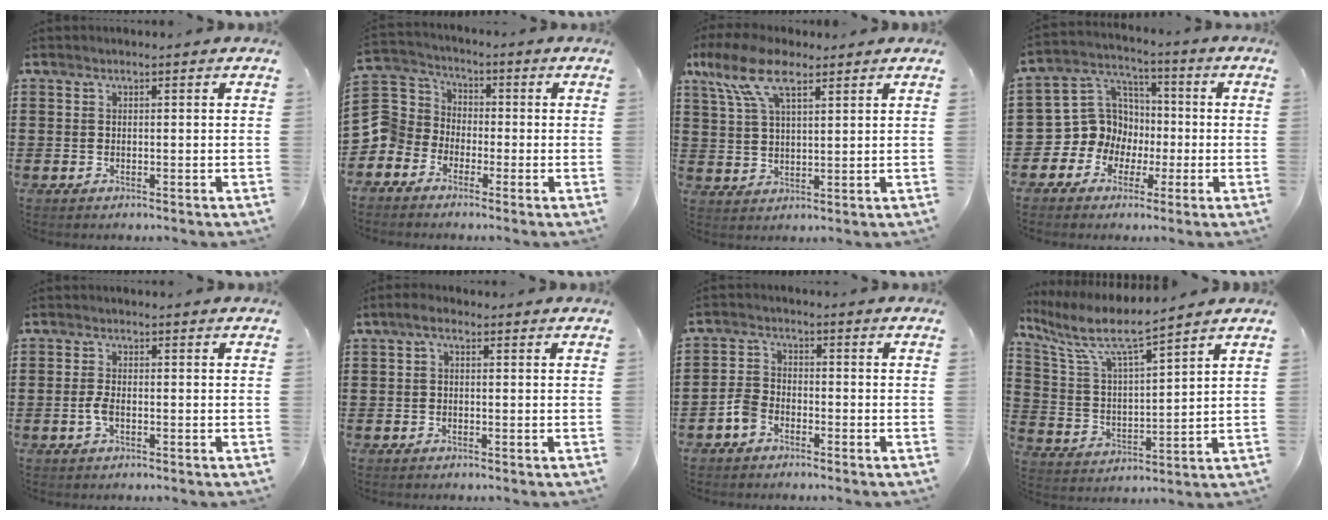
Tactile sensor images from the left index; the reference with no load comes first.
{"total": 6.5, "force": [-2.4, 6.1, 0.5], "torque": [-0.062, 0.006, -0.055]}
{"total": 9.1, "force": [5.6, 3.7, 6.1], "torque": [-0.135, 0.004, 0.104]}
{"total": 9.3, "force": [-1.1, 9.0, 1.8], "torque": [-0.092, -0.004, -0.021]}
{"total": 2.6, "force": [-0.8, 1.0, 2.2], "torque": [-0.064, -0.007, -0.021]}
{"total": 1.4, "force": [-0.5, 0.6, 1.2], "torque": [-0.025, 0.004, -0.012]}
{"total": 3.4, "force": [-2.5, 1.9, 1.5], "torque": [-0.041, 0.004, -0.050]}
{"total": 8.0, "force": [6.5, 1.0, 4.5], "torque": [-0.118, -0.037, 0.106]}